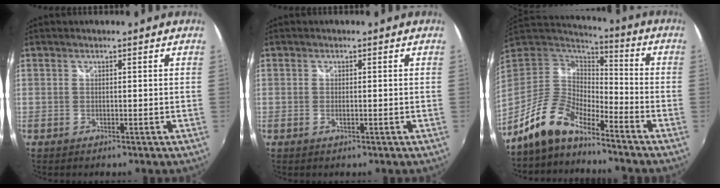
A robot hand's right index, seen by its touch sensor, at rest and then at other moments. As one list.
[{"total": 0.9, "force": [-0.3, 0.3, 0.8], "torque": [-0.016, -0.001, -0.006]}, {"total": 11.7, "force": [-9.4, 3.6, 6.0], "torque": [-0.126, 0.009, -0.187]}]